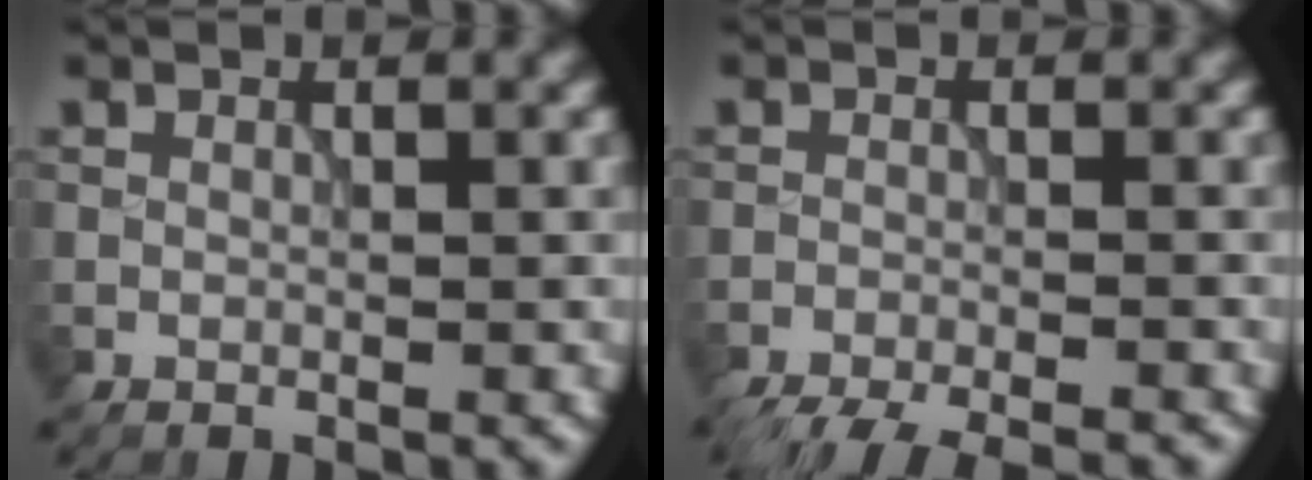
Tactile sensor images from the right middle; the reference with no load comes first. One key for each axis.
{"total": 8.5, "fx": -7.7, "fy": 1.7, "fz": 3.2, "tx": -0.046, "ty": -0.022, "tz": -0.111}